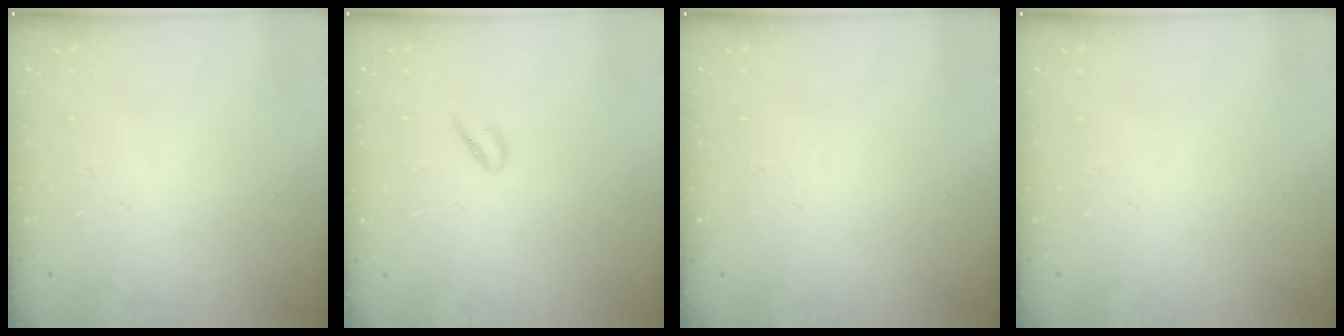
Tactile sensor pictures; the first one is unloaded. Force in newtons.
{"total": 3.9, "press": 3.7, "slide": 1.2}
{"total": 0.0}
{"total": 0.0}